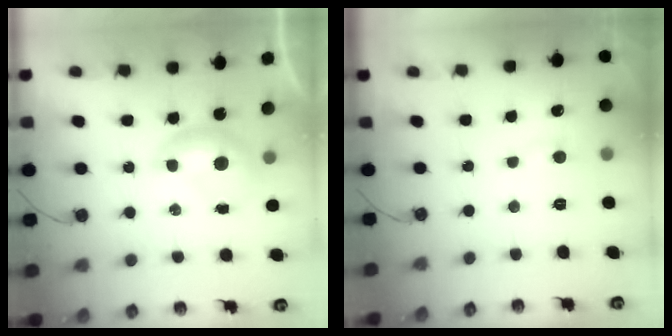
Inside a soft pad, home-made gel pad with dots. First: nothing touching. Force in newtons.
{"total": 0.6, "press": 0.1, "slide": 0.6}